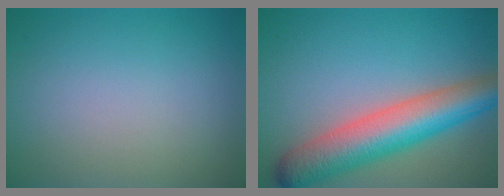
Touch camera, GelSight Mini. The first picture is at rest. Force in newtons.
{"total": 8.6, "press": 8.6, "slide": 0.5}